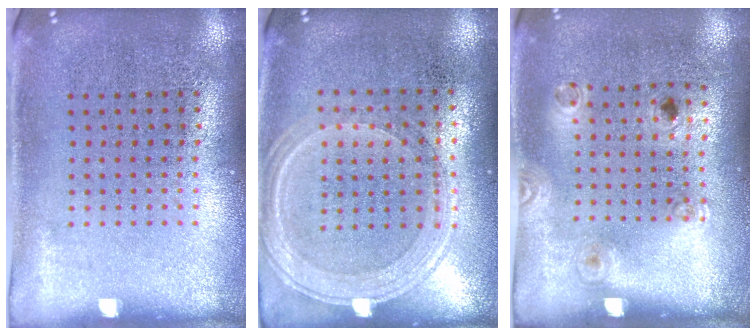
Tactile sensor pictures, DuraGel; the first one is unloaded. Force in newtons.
{"total": 1.2, "press": 1.1, "slide": 0.3}
{"total": 1.2, "press": 0.8, "slide": 0.9}